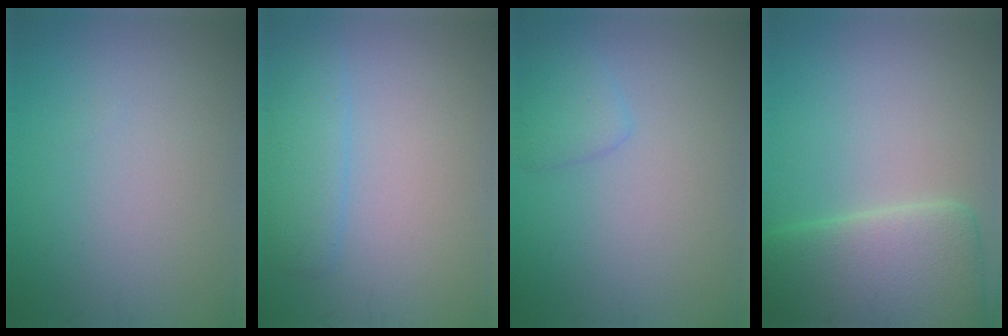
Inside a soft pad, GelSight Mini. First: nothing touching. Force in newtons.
{"total": 2.5, "press": 2.5, "slide": 0.2}
{"total": 1.7, "press": 1.7, "slide": 0.2}
{"total": 8.7, "press": 8.6, "slide": 0.3}